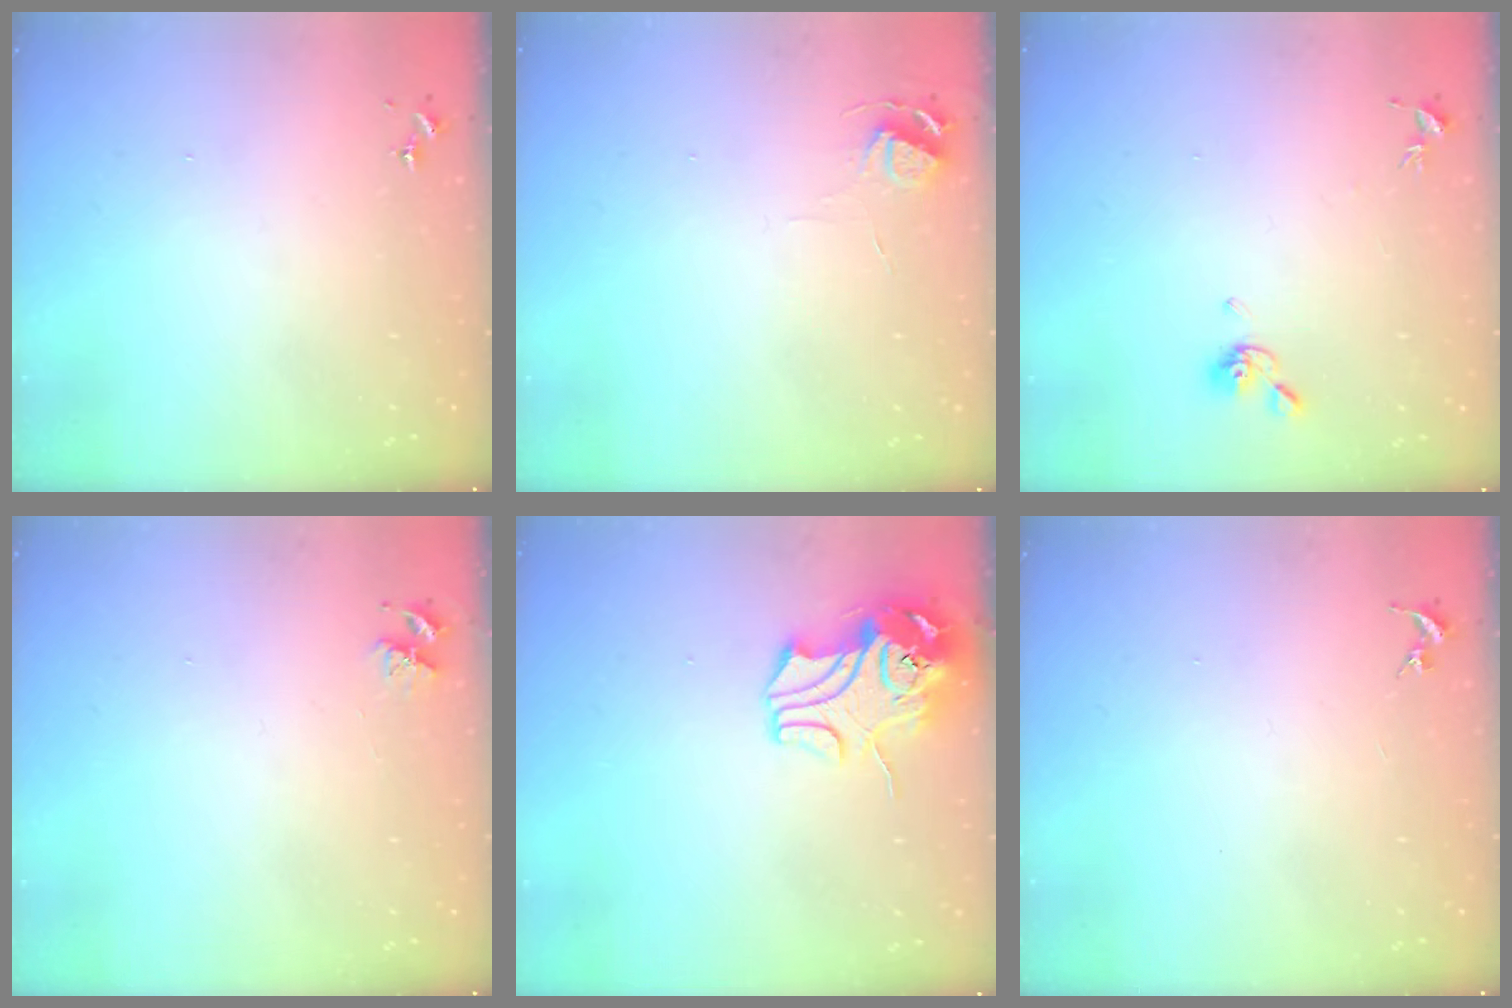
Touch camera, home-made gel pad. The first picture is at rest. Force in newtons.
{"total": 4.8, "press": 4.7, "slide": 0.6}
{"total": 7.5, "press": 7.4, "slide": 1.1}
{"total": 3.6, "press": 3.6, "slide": 0.5}
{"total": 12.1, "press": 12.0, "slide": 1.7}
{"total": 0.0}